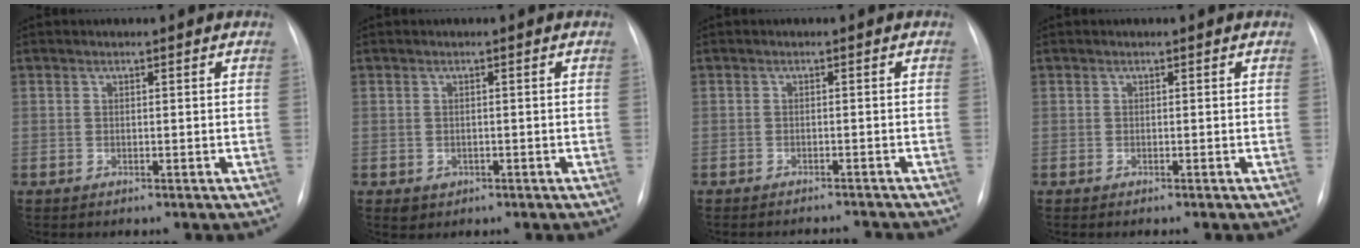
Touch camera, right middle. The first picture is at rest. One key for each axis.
{"total": 1.6, "fx": -0.6, "fy": 1.4, "fz": 0.4, "tx": -0.005, "ty": 0.002, "tz": -0.001}
{"total": 4.4, "fx": -4.4, "fy": 0.1, "fz": 0.0, "tx": 0.006, "ty": 0.000, "tz": -0.056}
{"total": 1.0, "fx": -0.9, "fy": -0.1, "fz": 0.4, "tx": -0.001, "ty": 0.002, "tz": -0.010}